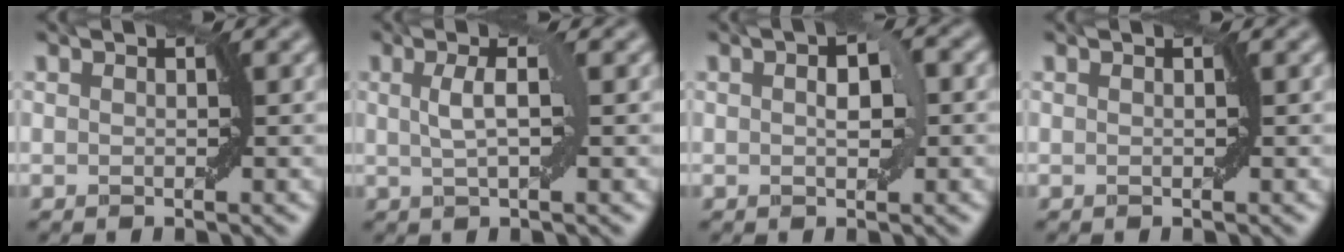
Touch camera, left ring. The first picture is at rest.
{"total": 2.6, "force": [0.5, 0.5, 2.5], "torque": [-0.046, 0.005, 0.008]}
{"total": 2.6, "force": [0.3, 1.2, 2.3], "torque": [-0.031, 0.005, 0.005]}
{"total": 0.0}